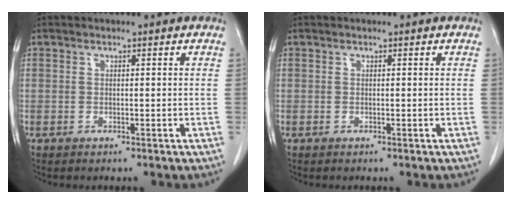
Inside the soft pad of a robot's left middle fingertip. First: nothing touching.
{"total": 0.0}